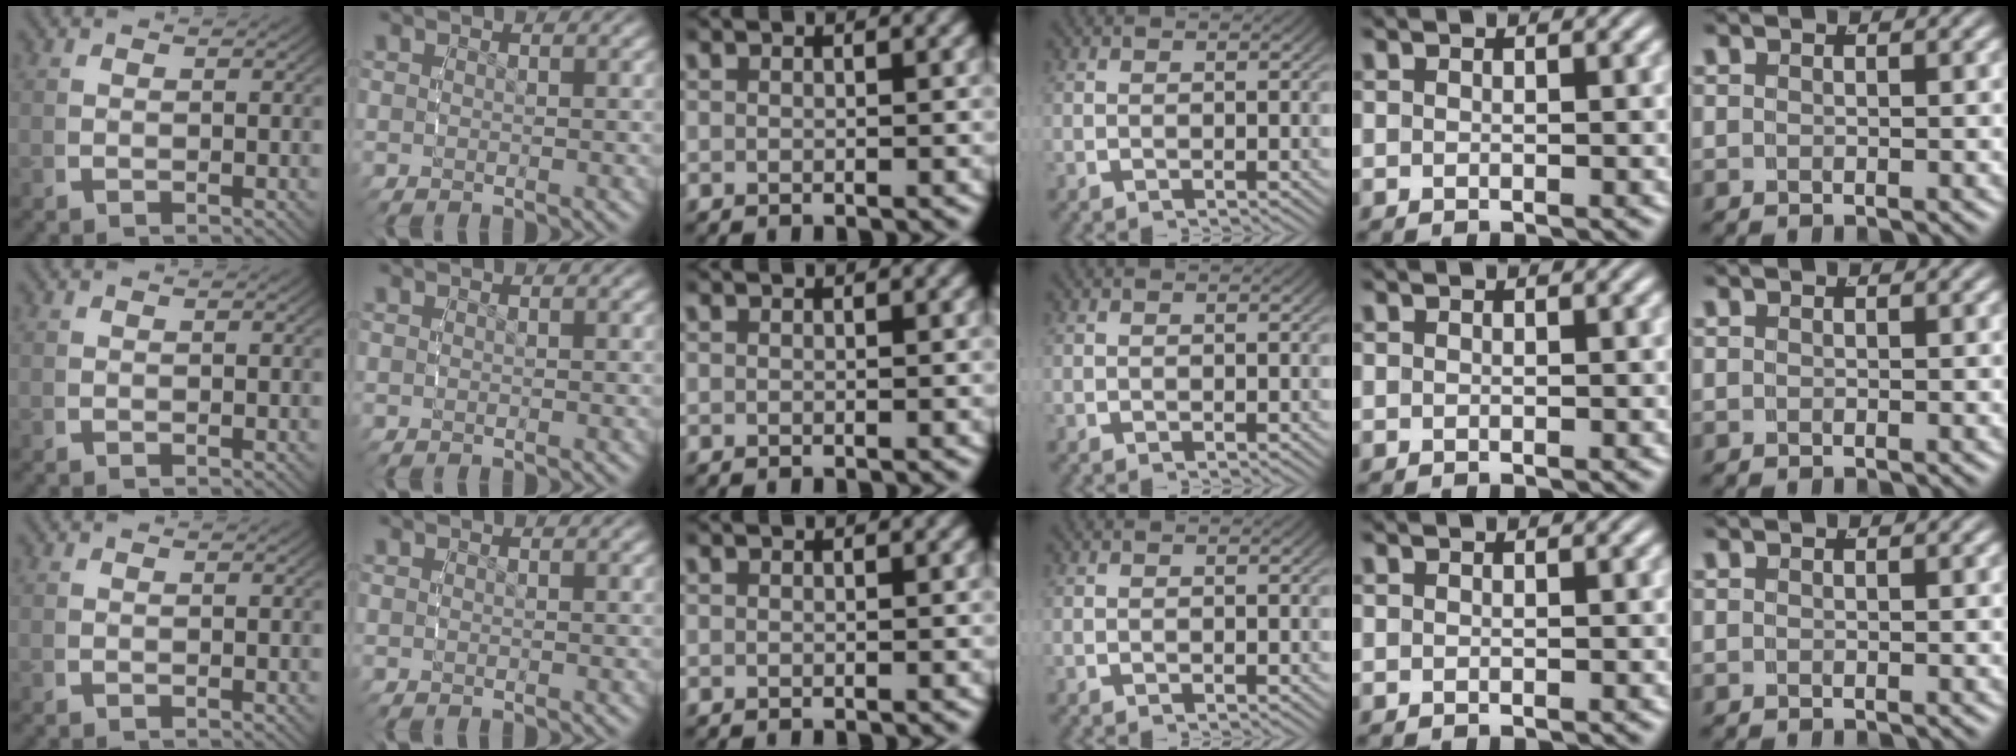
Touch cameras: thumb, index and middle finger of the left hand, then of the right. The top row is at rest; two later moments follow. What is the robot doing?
{"motion": "reach", "object": "pencil case"}